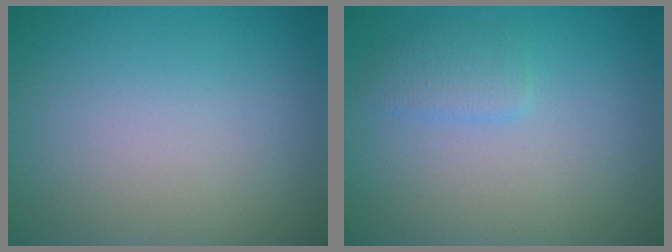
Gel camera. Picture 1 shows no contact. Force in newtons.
{"total": 1.4, "press": 1.4, "slide": 0.1}